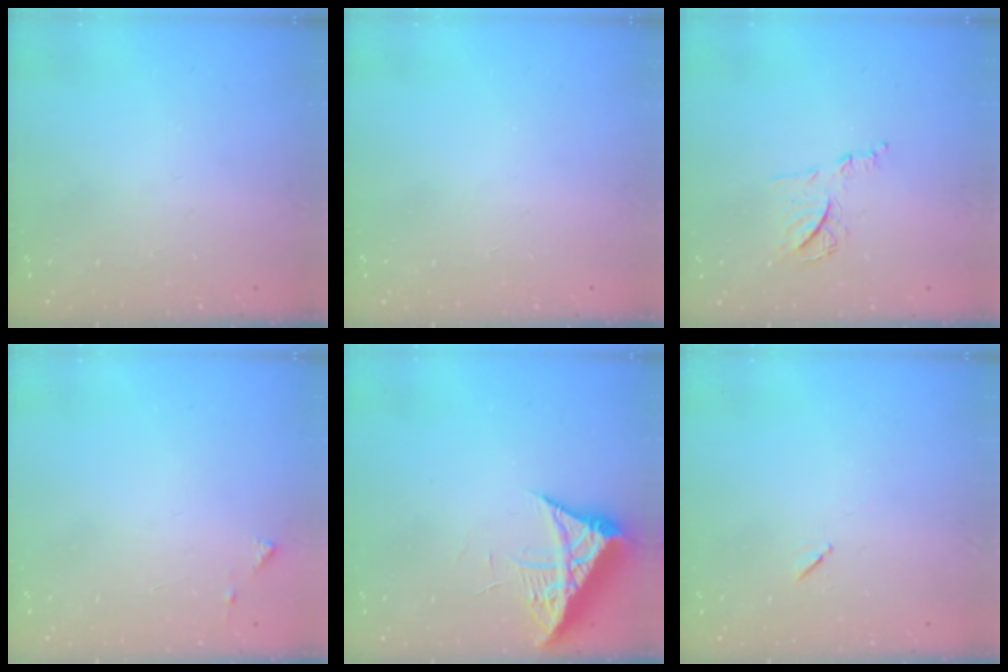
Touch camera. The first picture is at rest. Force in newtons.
{"total": 0.0}
{"total": 9.1, "press": 9.1, "slide": 0.5}
{"total": 4.1, "press": 4.1, "slide": 0.5}
{"total": 7.2, "press": 7.2, "slide": 0.8}
{"total": 4.3, "press": 3.9, "slide": 1.8}